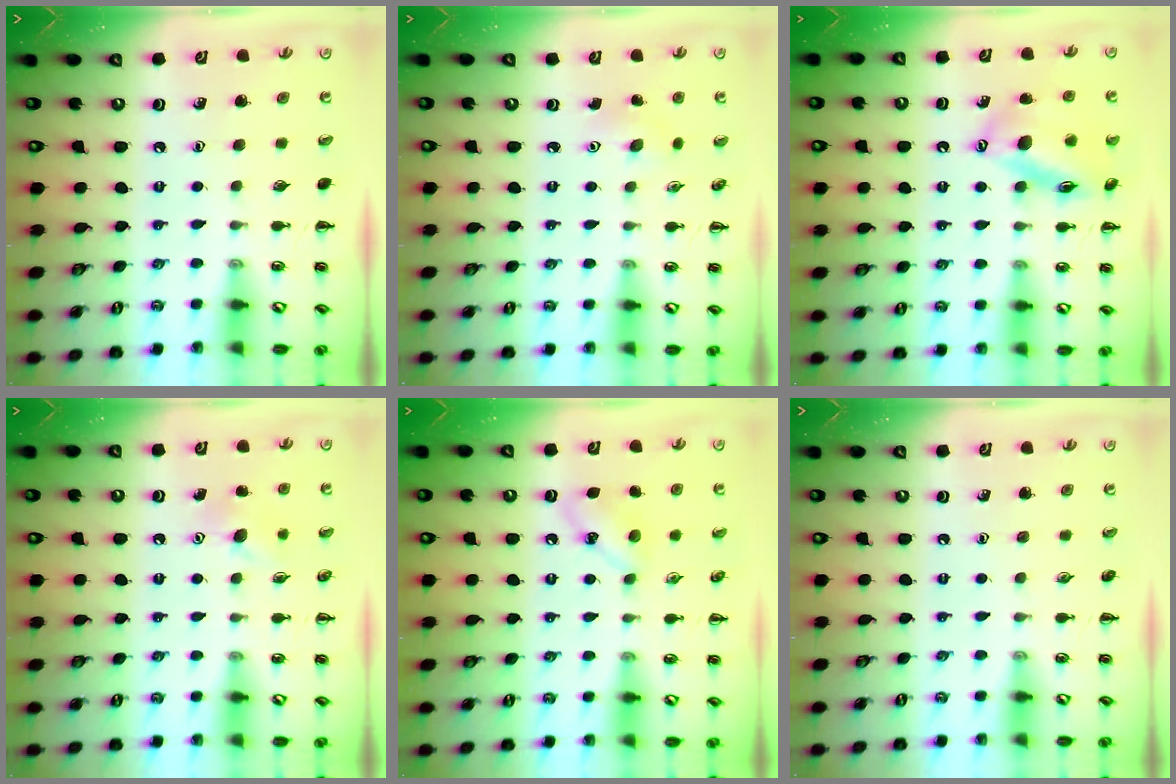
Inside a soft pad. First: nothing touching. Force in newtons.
{"total": 3.9, "press": 3.7, "slide": 1.0}
{"total": 15.0, "press": 14.8, "slide": 2.1}
{"total": 5.8, "press": 5.6, "slide": 1.5}
{"total": 5.6, "press": 5.4, "slide": 1.6}
{"total": 0.0}